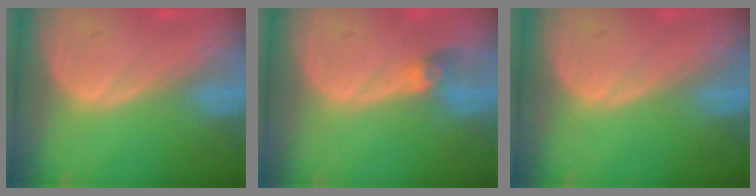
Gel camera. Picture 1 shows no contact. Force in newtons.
{"total": 3.0, "press": 2.6, "slide": 1.4}
{"total": 0.0}